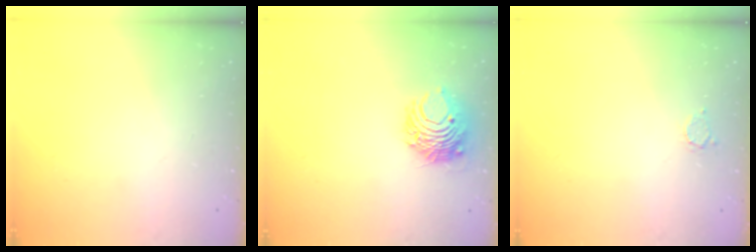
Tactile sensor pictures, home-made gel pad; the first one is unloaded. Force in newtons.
{"total": 8.3, "press": 8.2, "slide": 0.3}
{"total": 2.2, "press": 2.2, "slide": 0.2}